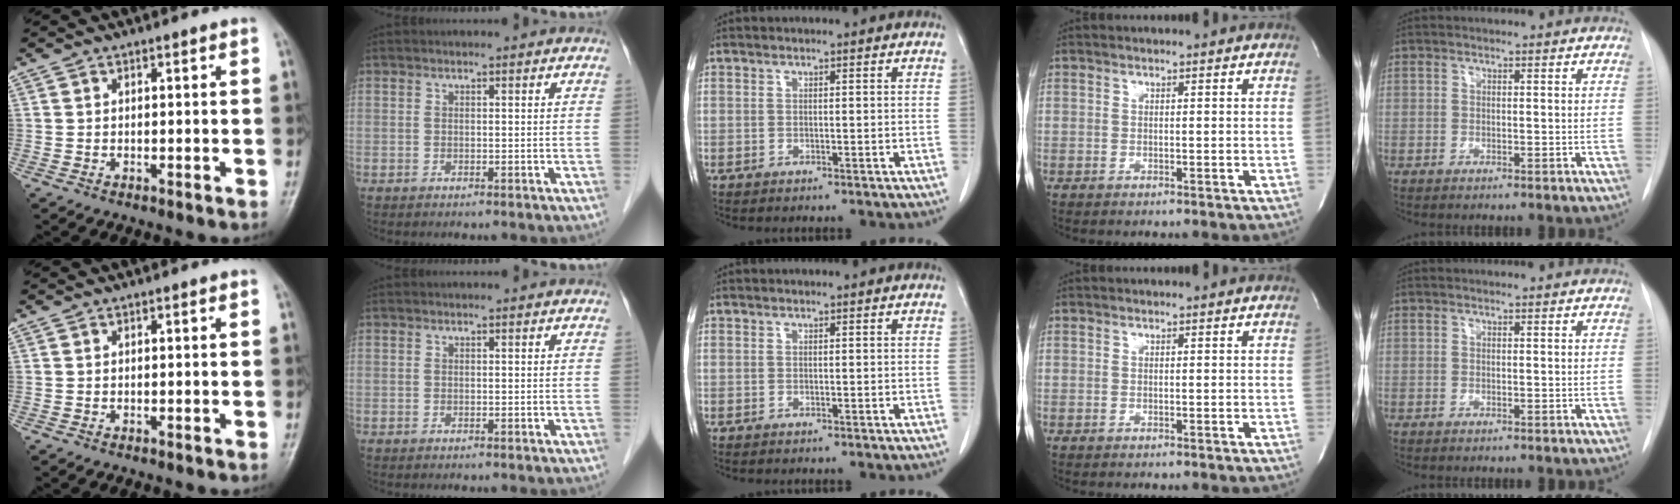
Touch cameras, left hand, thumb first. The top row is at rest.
{}